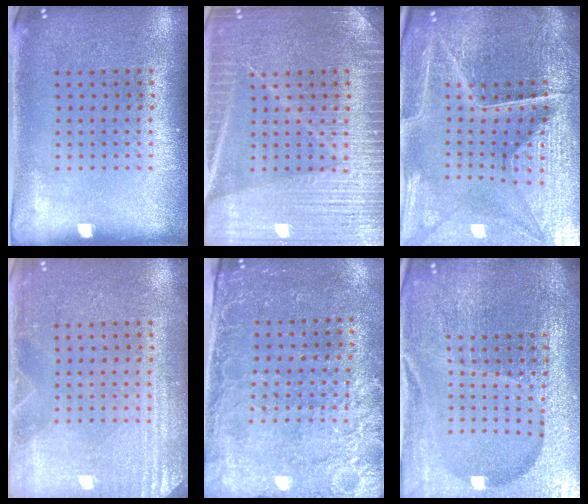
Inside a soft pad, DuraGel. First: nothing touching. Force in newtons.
{"total": 3.8, "press": 3.8, "slide": 0.6}
{"total": 5.4, "press": 5.1, "slide": 1.7}
{"total": 3.2, "press": 3.1, "slide": 0.4}
{"total": 2.7, "press": 2.4, "slide": 1.2}
{"total": 6.3, "press": 5.5, "slide": 3.1}